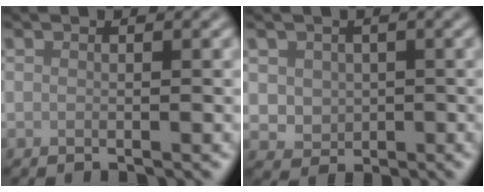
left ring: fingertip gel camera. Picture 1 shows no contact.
{"total": 2.4, "force": [0.4, 2.1, 1.0], "torque": [-0.019, -0.007, 0.009]}